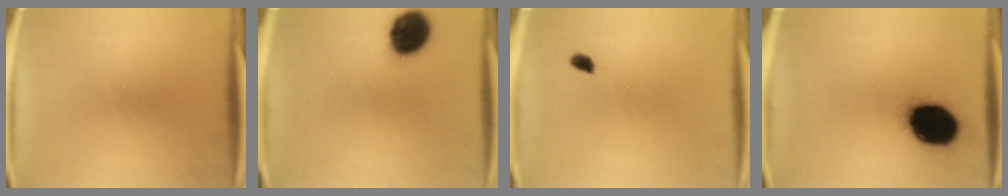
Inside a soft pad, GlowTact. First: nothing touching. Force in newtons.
{"total": 12.5}
{"total": 1.5}
{"total": 19.0}